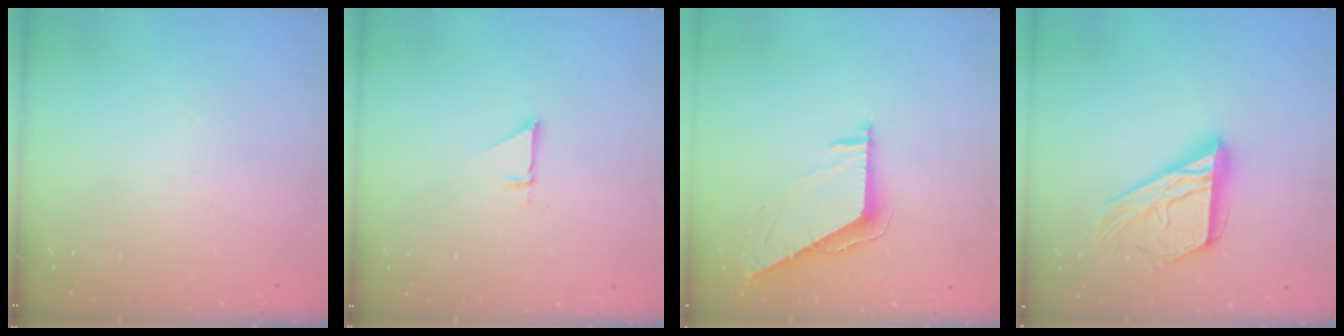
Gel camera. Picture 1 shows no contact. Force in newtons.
{"total": 1.4, "press": 1.4, "slide": 0.0}
{"total": 7.2, "press": 7.2, "slide": 0.5}
{"total": 18.7, "press": 18.6, "slide": 1.8}